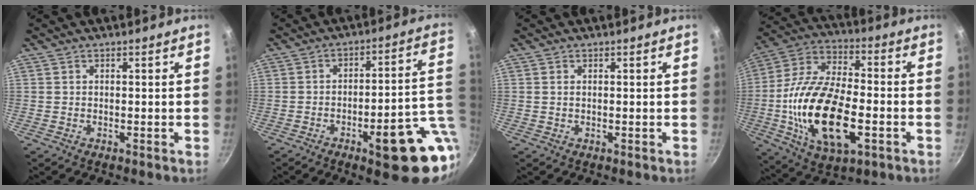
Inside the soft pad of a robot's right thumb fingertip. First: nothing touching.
{"total": 16.8, "force": [-5.4, 4.9, 15.1], "torque": [-0.156, 0.029, -0.068]}
{"total": 0.7, "force": [0.2, 0.4, 0.5], "torque": [-0.009, 0.001, 0.003]}
{"total": 22.8, "force": [-4.8, 11.4, 19.1], "torque": [-0.358, 0.023, -0.089]}